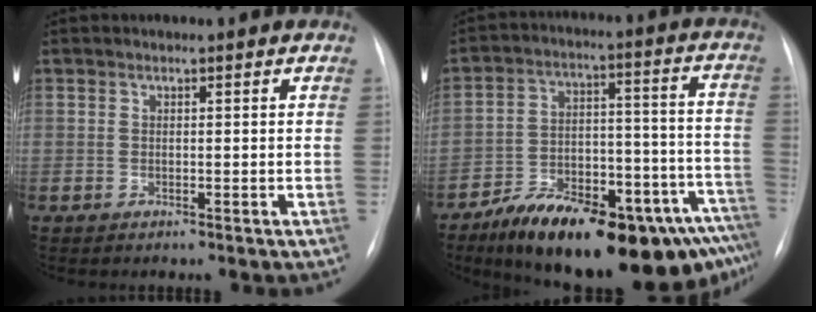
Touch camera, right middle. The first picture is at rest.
{"total": 23.9, "force": [-16.6, 6.5, 15.9], "torque": [-0.179, 0.029, -0.248]}